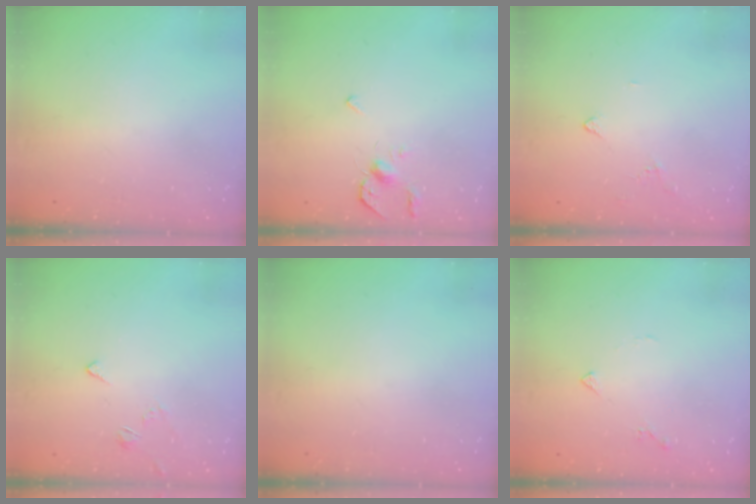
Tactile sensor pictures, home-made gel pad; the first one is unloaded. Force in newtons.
{"total": 4.1, "press": 4.0, "slide": 0.7}
{"total": 1.8, "press": 1.7, "slide": 0.4}
{"total": 2.9, "press": 2.8, "slide": 0.6}
{"total": 0.0}
{"total": 4.0, "press": 4.0, "slide": 0.8}